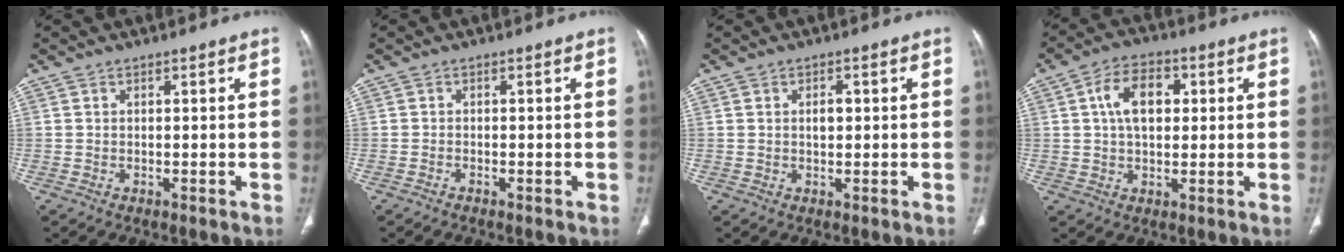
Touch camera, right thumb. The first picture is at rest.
{"total": 0.5, "force": [-0.4, 0.2, 0.2], "torque": [-0.006, 0.000, -0.009]}
{"total": 2.1, "force": [0.3, 1.2, 1.6], "torque": [-0.022, 0.003, 0.005]}
{"total": 9.0, "force": [2.0, 5.6, 6.8], "torque": [-0.103, 0.011, 0.030]}